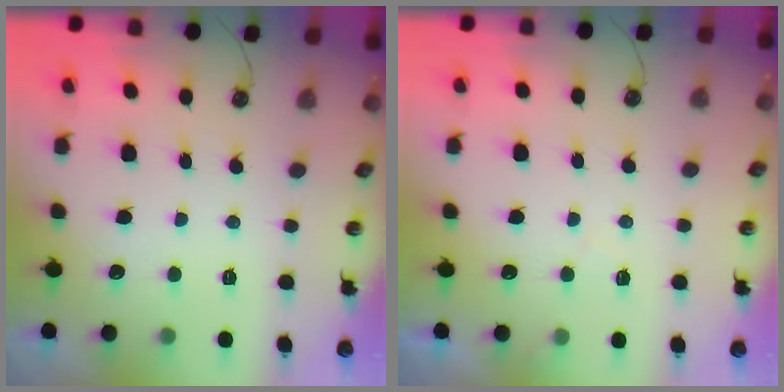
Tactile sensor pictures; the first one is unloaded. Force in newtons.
{"total": 4.5, "press": 4.4, "slide": 0.6}